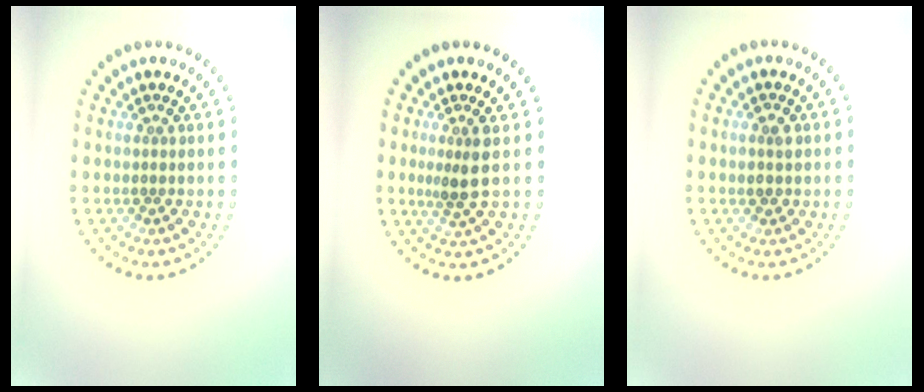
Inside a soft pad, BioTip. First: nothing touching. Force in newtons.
{"total": 2.2, "press": 1.7, "slide": 1.4}
{"total": 1.4, "press": 1.4, "slide": 0.2}